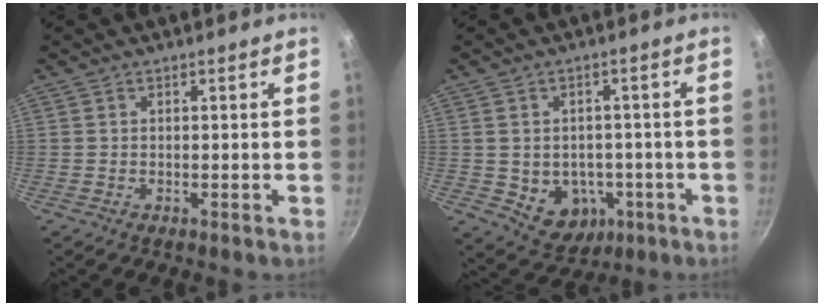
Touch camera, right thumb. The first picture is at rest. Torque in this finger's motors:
{"motor_torque": [0.04, 0.39, -0.22, 0.21, 0.03]}